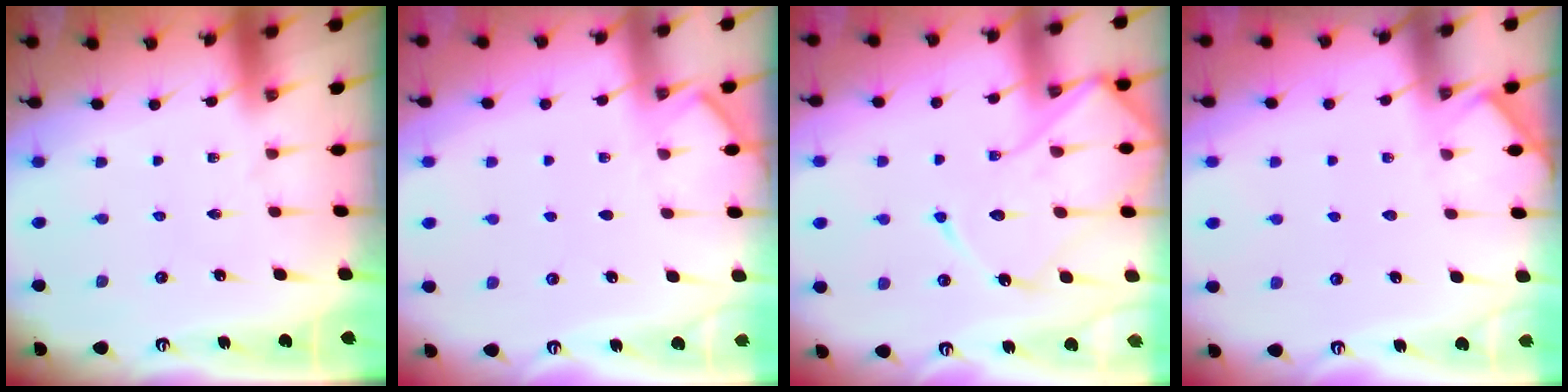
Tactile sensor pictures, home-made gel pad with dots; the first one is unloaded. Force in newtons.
{"total": 3.8, "press": 3.7, "slide": 0.4}
{"total": 14.0, "press": 14.0, "slide": 1.3}
{"total": 3.8, "press": 3.8, "slide": 0.5}